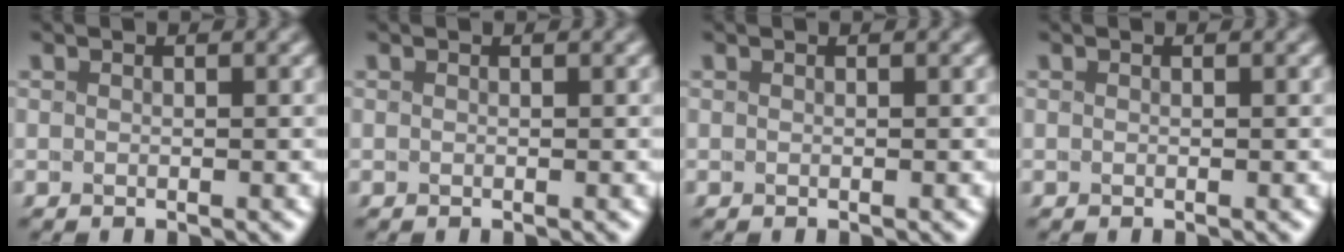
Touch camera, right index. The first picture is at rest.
{"total": 0.0}
{"total": 0.0}
{"total": 0.0}